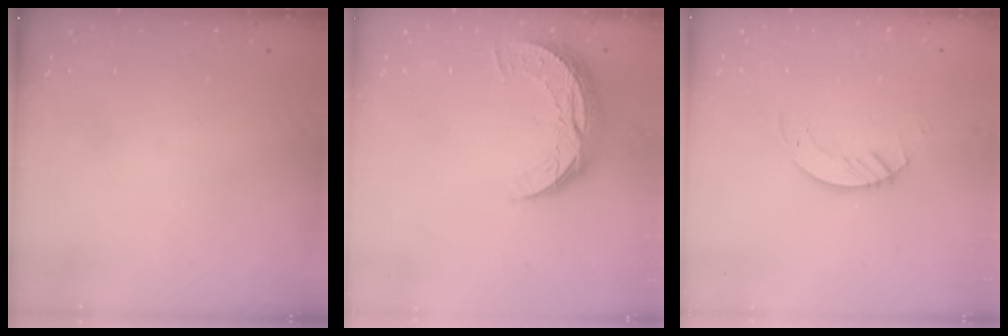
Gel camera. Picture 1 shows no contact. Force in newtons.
{"total": 8.9, "press": 8.9, "slide": 0.6}
{"total": 3.0, "press": 3.0, "slide": 0.2}